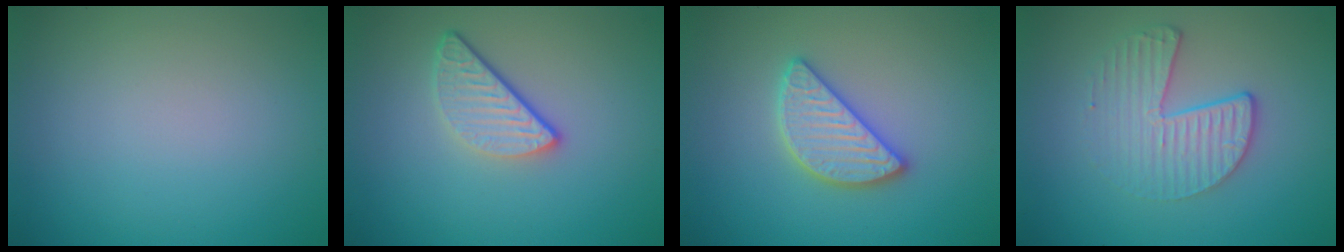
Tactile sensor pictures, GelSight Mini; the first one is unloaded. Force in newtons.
{"total": 3.2, "press": 2.5, "slide": 2.0}
{"total": 4.2, "press": 4.2, "slide": 0.3}
{"total": 3.6, "press": 2.7, "slide": 2.4}